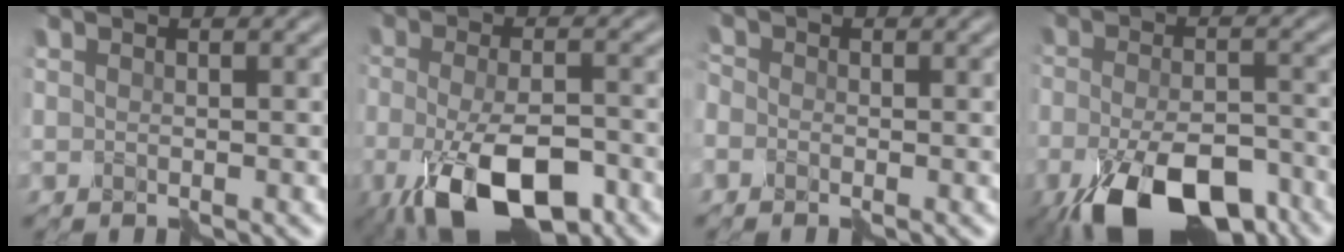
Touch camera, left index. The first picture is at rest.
{"total": 10.2, "force": [-5.2, 3.9, 7.8], "torque": [-0.143, -0.013, -0.090]}
{"total": 2.2, "force": [-1.0, 1.9, 0.4], "torque": [-0.003, 0.008, -0.022]}
{"total": 12.4, "force": [-7.6, 5.2, 8.3], "torque": [-0.156, -0.029, -0.124]}